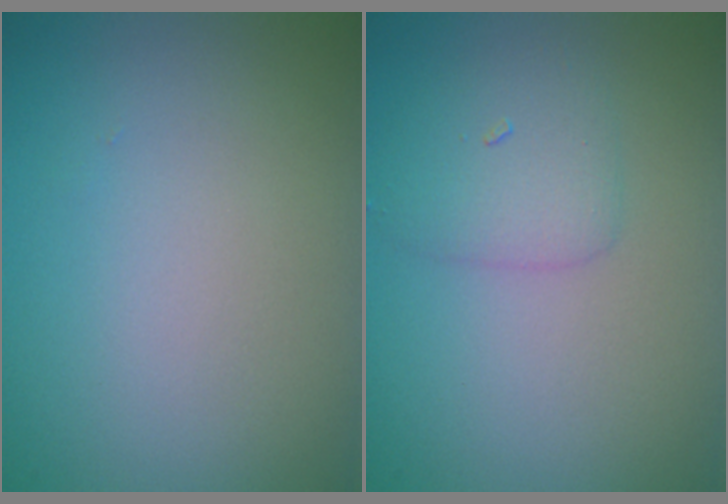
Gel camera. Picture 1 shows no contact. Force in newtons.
{"total": 2.3, "press": 2.3, "slide": 0.1}